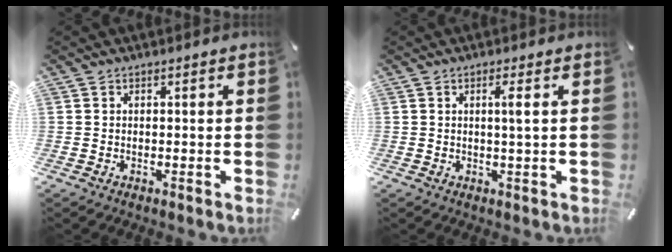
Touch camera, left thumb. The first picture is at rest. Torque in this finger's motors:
{"motor_torque": [0.45, 0.69, 0.26, -0.20, 0.00]}